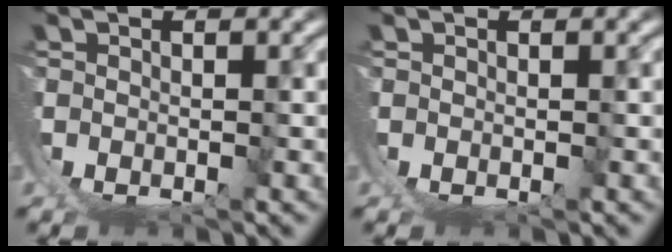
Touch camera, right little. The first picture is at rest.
{"total": 0.0}